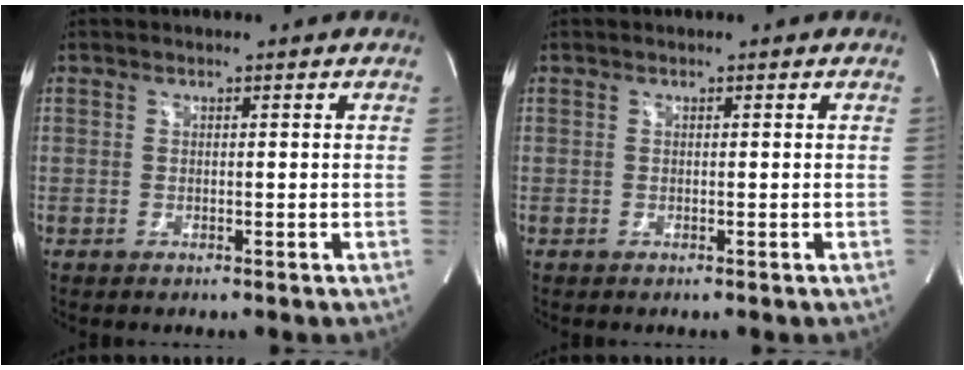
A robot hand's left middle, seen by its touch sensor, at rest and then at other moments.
{"total": 0.0}